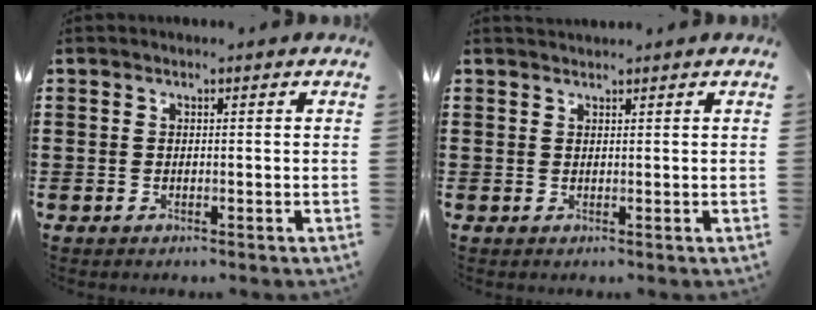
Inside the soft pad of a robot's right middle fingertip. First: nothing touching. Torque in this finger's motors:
{"motor_torque": [-0.01, -0.07, -0.08, -0.01]}